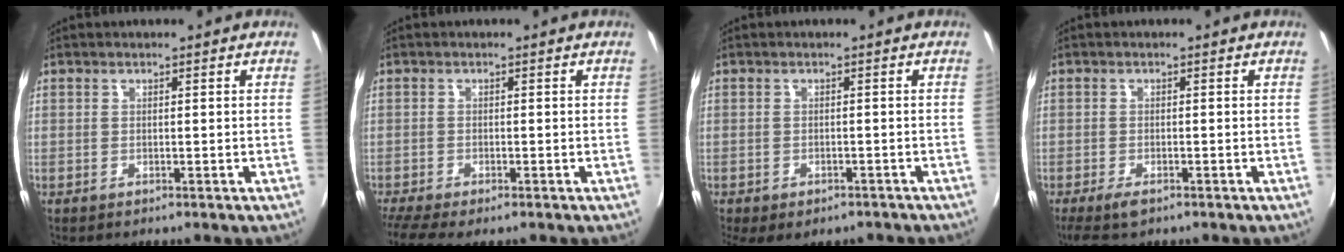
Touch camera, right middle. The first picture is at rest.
{"total": 4.9, "force": [-3.9, 0.6, 2.8], "torque": [-0.069, -0.029, -0.072]}
{"total": 6.8, "force": [-4.8, 3.1, 3.7], "torque": [-0.081, -0.029, -0.062]}
{"total": 4.2, "force": [-2.9, 1.6, 2.6], "torque": [-0.062, -0.017, -0.052]}